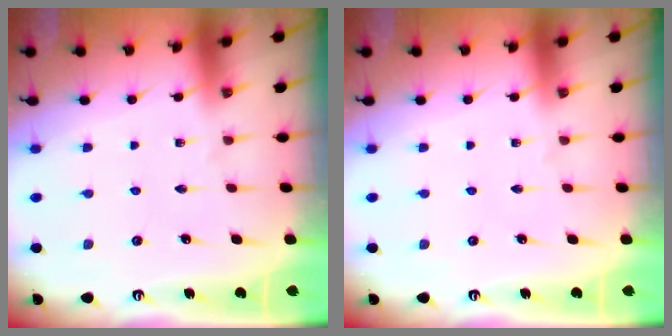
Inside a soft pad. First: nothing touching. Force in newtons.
{"total": 0.0}